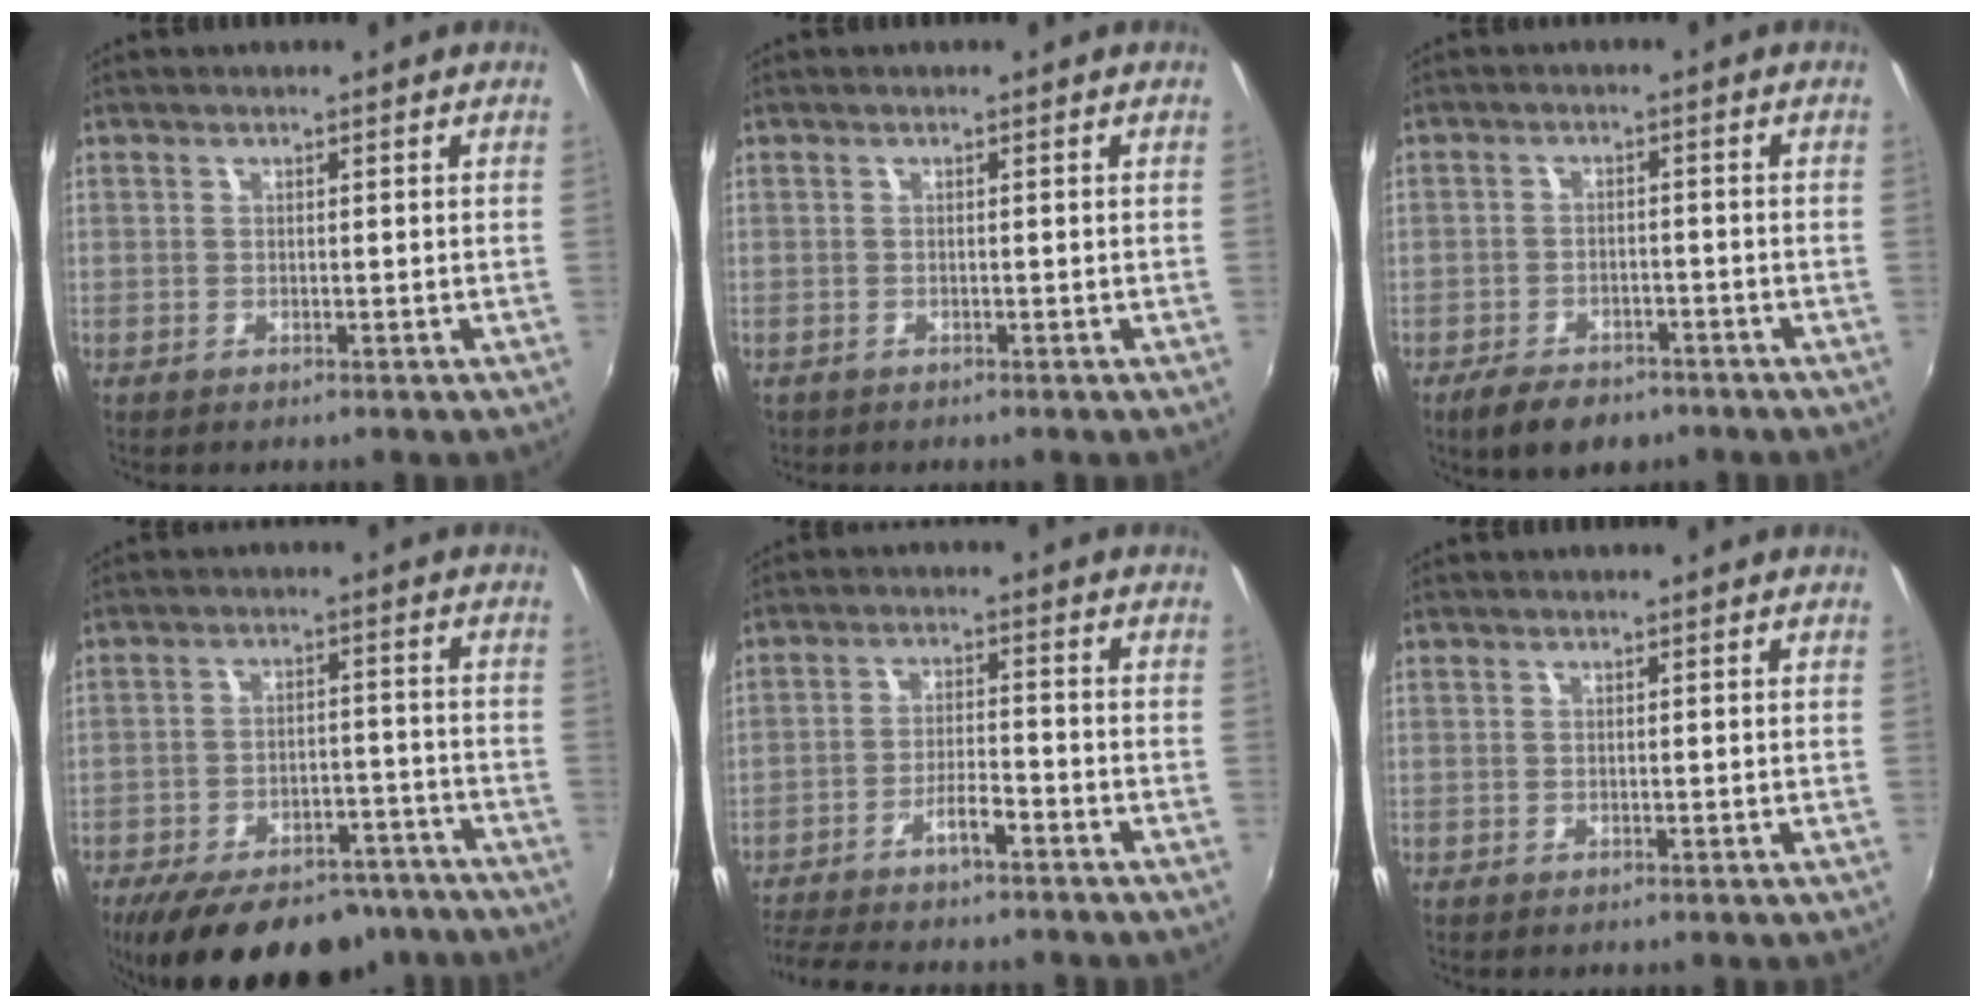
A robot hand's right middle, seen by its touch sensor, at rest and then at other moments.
{"total": 0.6, "force": [-0.4, 0.5, 0.1], "torque": [-0.004, -0.002, -0.006]}
{"total": 7.5, "force": [-5.4, 3.7, 3.6], "torque": [-0.090, -0.004, -0.084]}
{"total": 21.6, "force": [-17.0, 8.7, 10.0], "torque": [-0.187, -0.002, -0.227]}
{"total": 10.7, "force": [-9.2, 1.5, 5.4], "torque": [-0.121, 0.002, -0.153]}
{"total": 0.0}